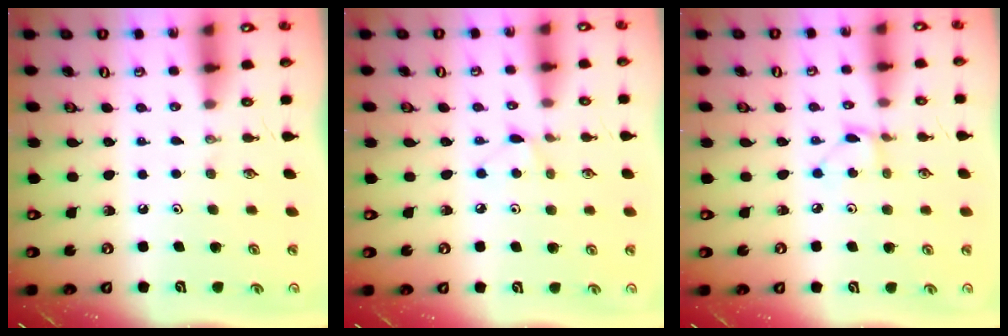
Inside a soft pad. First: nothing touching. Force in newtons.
{"total": 4.7, "press": 4.7, "slide": 0.6}
{"total": 2.8, "press": 2.8, "slide": 0.3}